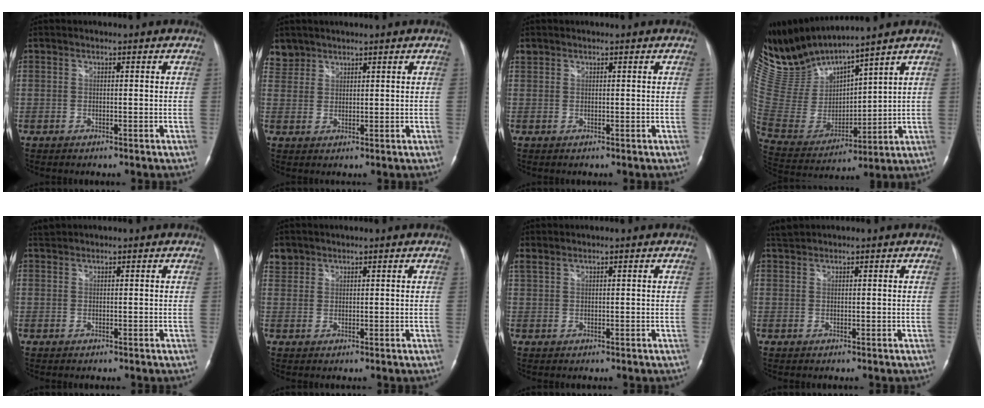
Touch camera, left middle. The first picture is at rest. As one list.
[{"total": 3.1, "force": [2.6, 1.7, -0.4], "torque": [0.015, 0.008, 0.051]}, {"total": 0.9, "force": [0.7, 0.6, 0.0], "torque": [-0.001, 0.014, 0.014]}, {"total": 13.8, "force": [13.2, 0.2, 4.0], "torque": [-0.110, 0.001, 0.286]}, {"total": 1.0, "force": [0.9, 0.0, -0.1], "torque": [-0.009, 0.012, 0.024]}, {"total": 2.4, "force": [1.8, 1.5, -0.2], "torque": [0.009, 0.010, 0.033]}, {"total": 1.3, "force": [1.2, 0.3, 0.4], "torque": [-0.021, 0.016, 0.033]}, {"total": 1.4, "force": [1.4, 0.1, 0.0], "torque": [-0.009, 0.012, 0.032]}]